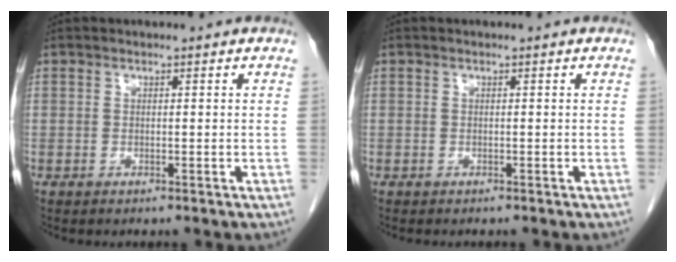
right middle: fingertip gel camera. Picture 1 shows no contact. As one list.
[{"total": 1.1, "force": [-1.0, 0.3, 0.5], "torque": [-0.009, -0.002, -0.012]}]